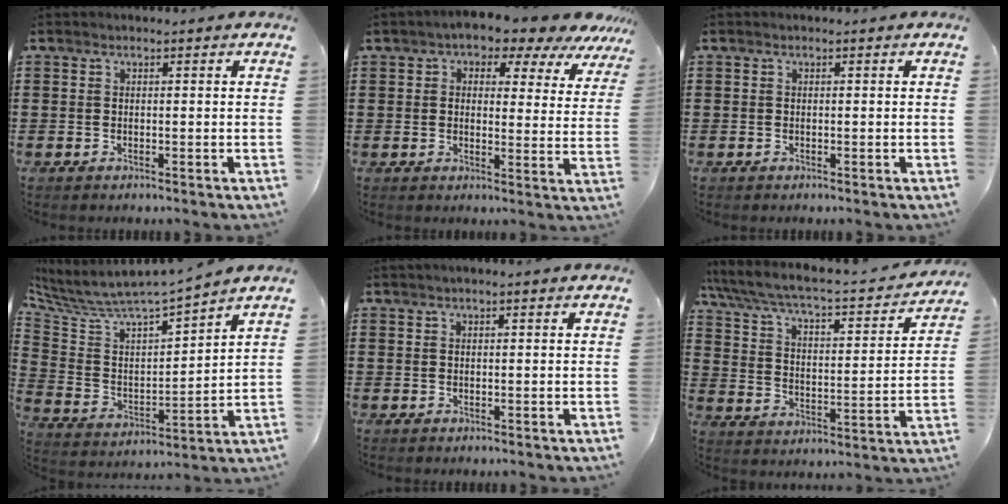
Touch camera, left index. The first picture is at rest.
{"total": 4.2, "force": [3.3, 1.8, 1.9], "torque": [-0.049, -0.018, 0.051]}
{"total": 0.0}
{"total": 5.7, "force": [5.3, 0.6, 2.0], "torque": [-0.069, -0.055, 0.084]}
{"total": 0.7, "force": [0.4, -0.2, 0.5], "torque": [-0.009, -0.001, 0.008]}
{"total": 4.7, "force": [3.9, 0.5, 2.6], "torque": [-0.071, -0.037, 0.057]}